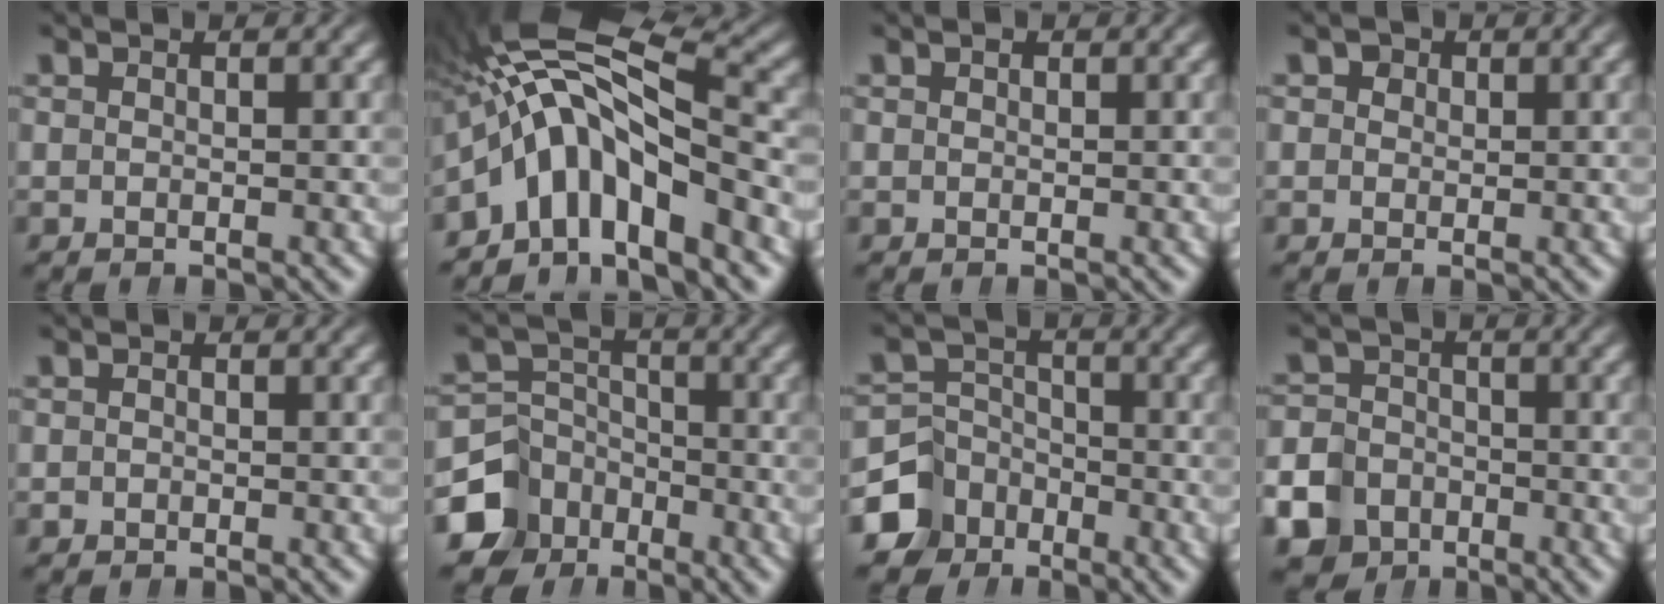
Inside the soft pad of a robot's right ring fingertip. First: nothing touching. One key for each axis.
{"total": 13.0, "fx": -0.2, "fy": 9.7, "fz": 8.7, "tx": -0.190, "ty": -0.020, "tz": -0.010}
{"total": 0.6, "fx": 0.3, "fy": 0.5, "fz": 0.2, "tx": -0.001, "ty": -0.003, "tz": 0.008}
{"total": 1.5, "fx": 0.4, "fy": 1.3, "fz": 0.6, "tx": -0.007, "ty": -0.003, "tz": 0.011}
{"total": 0.7, "fx": -0.3, "fy": 0.6, "fz": 0.2, "tx": -0.005, "ty": -0.008, "tz": 0.000}
{"total": 7.7, "fx": -3.6, "fy": 6.4, "fz": 2.4, "tx": -0.020, "ty": -0.029, "tz": -0.058}
{"total": 6.9, "fx": -3.5, "fy": 5.6, "fz": 2.0, "tx": -0.014, "ty": -0.024, "tz": -0.056}
{"total": 10.0, "fx": -4.8, "fy": 8.3, "fz": 2.9, "tx": -0.041, "ty": -0.040, "tz": -0.076}